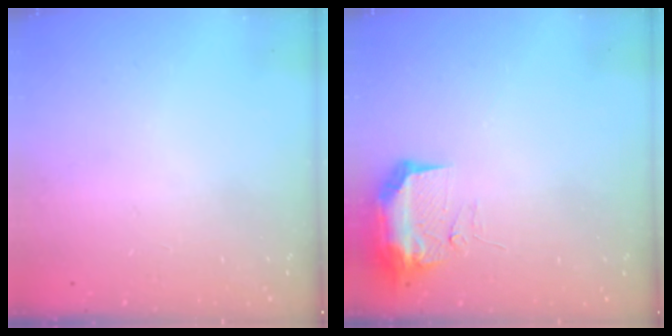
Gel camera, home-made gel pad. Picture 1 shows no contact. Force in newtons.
{"total": 9.5, "press": 9.4, "slide": 1.4}